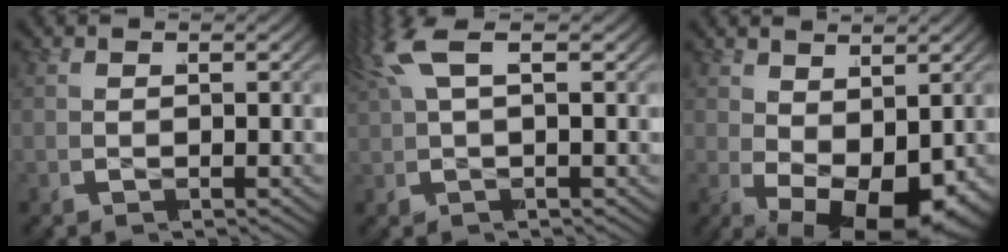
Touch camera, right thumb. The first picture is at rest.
{"total": 2.7, "force": [1.5, 0.3, 2.3], "torque": [-0.048, 0.021, 0.022]}
{"total": 10.7, "force": [-3.4, 6.6, 7.8], "torque": [-0.139, -0.043, -0.039]}